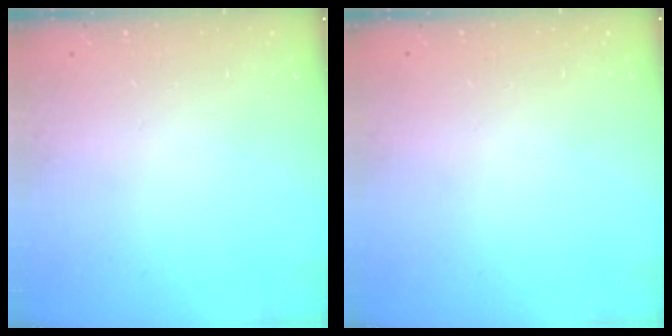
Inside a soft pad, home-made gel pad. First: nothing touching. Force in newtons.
{"total": 0.0}